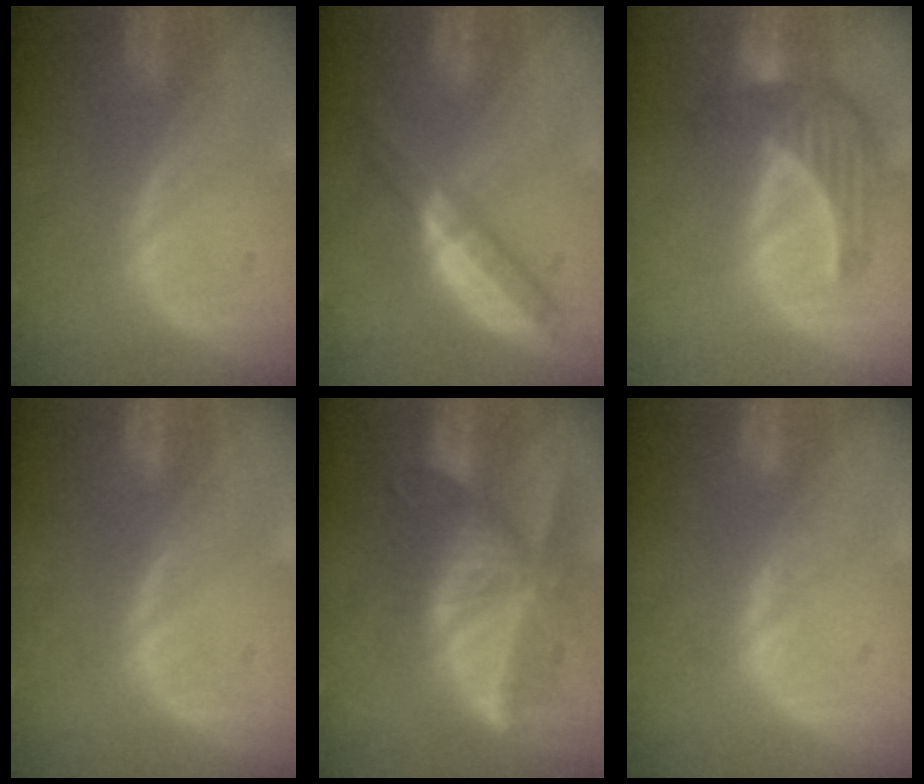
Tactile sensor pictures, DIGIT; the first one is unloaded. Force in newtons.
{"total": 6.2, "press": 5.4, "slide": 3.1}
{"total": 7.3, "press": 6.7, "slide": 2.9}
{"total": 0.0}
{"total": 8.8, "press": 8.0, "slide": 3.6}
{"total": 1.3, "press": 1.1, "slide": 0.7}